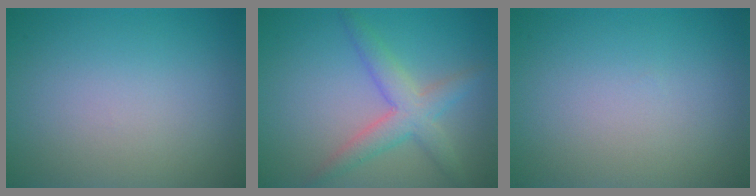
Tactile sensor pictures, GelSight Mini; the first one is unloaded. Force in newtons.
{"total": 3.8, "press": 3.8, "slide": 0.1}
{"total": 0.0}